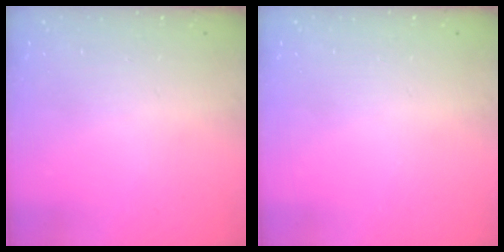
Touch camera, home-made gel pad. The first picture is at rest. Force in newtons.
{"total": 0.0}